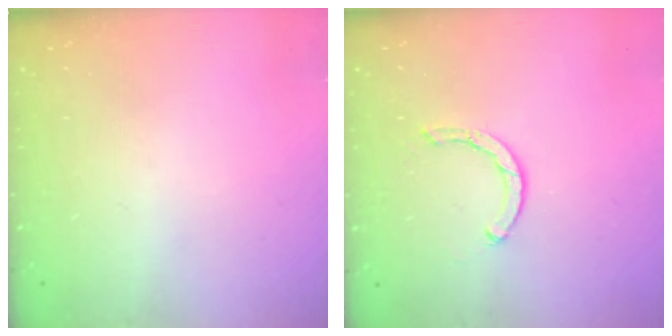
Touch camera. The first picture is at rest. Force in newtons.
{"total": 2.5, "press": 2.5, "slide": 0.1}